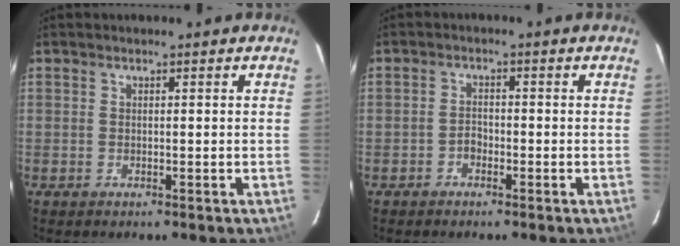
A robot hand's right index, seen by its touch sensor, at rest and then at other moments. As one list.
[{"total": 1.7, "force": [-1.1, 1.1, 0.7], "torque": [-0.012, 0.006, -0.021]}]